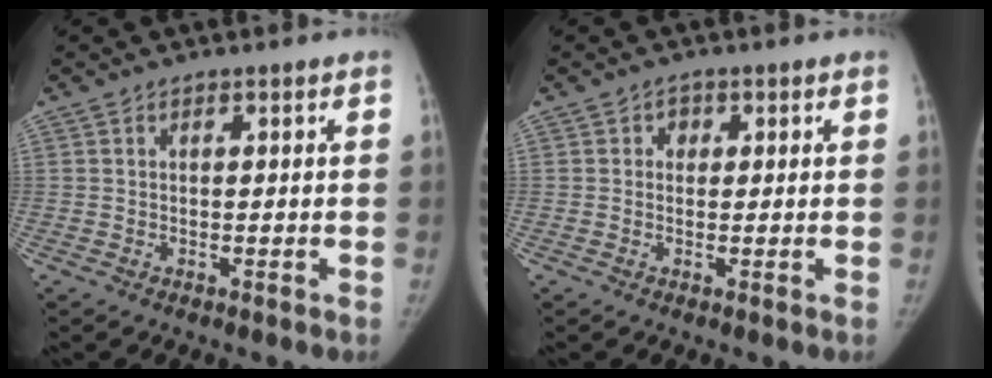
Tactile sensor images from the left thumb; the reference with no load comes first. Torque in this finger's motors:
{"motor_torque": [0.11, 0.01, 0.29, 0.00, 0.03]}